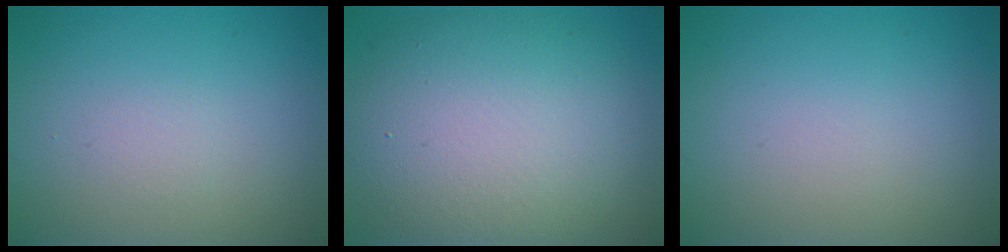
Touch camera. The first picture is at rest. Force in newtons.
{"total": 10.9, "press": 10.8, "slide": 1.1}
{"total": 0.0}